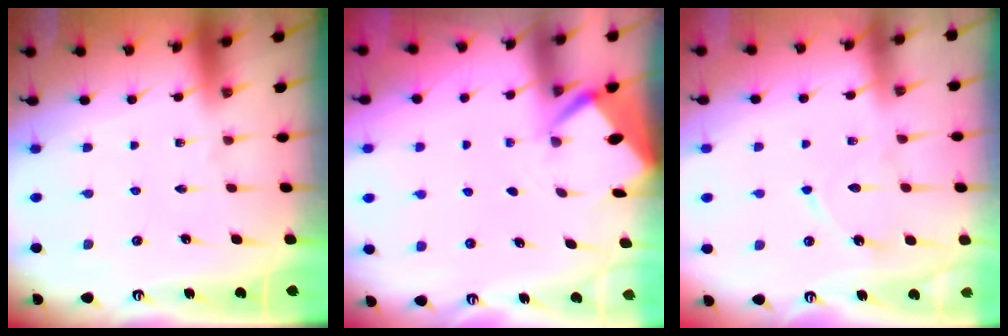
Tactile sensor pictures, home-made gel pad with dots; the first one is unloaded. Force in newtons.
{"total": 2.5, "press": 2.5, "slide": 0.3}
{"total": 7.7, "press": 7.7, "slide": 0.8}